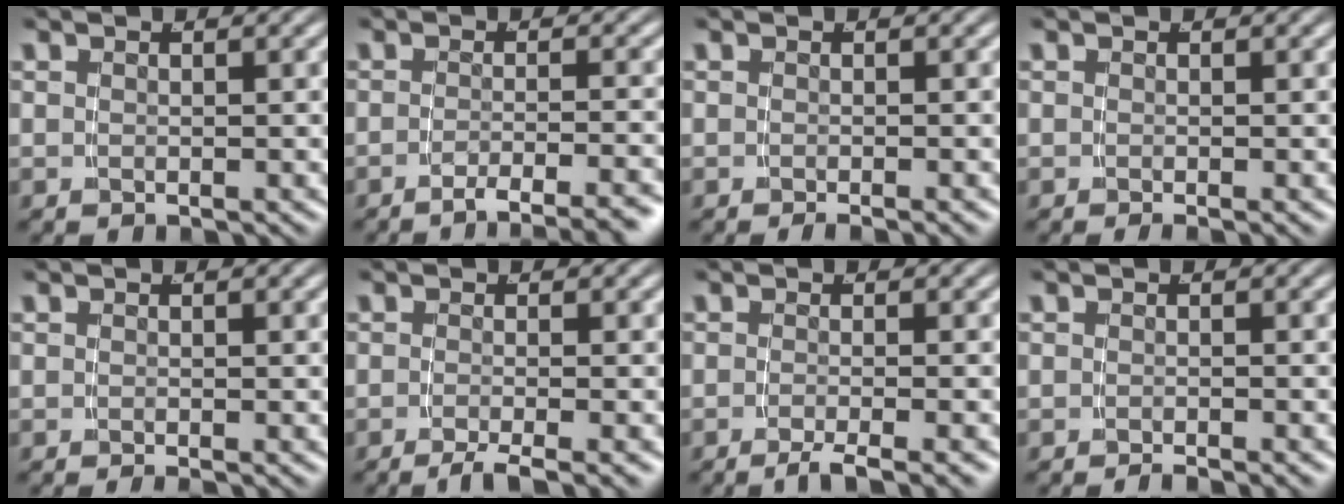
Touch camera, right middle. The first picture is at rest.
{"total": 6.1, "force": [-5.1, 1.0, 3.1], "torque": [-0.043, -0.007, -0.078]}
{"total": 1.1, "force": [-0.9, 0.0, 0.6], "torque": [-0.001, 0.008, -0.019]}
{"total": 0.6, "force": [-0.4, 0.0, 0.5], "torque": [0.000, 0.006, -0.008]}
{"total": 0.6, "force": [-0.5, -0.2, 0.3], "torque": [0.003, 0.006, -0.012]}
{"total": 3.7, "force": [-3.1, 0.7, 2.0], "torque": [-0.031, -0.001, -0.051]}
{"total": 3.7, "force": [-3.1, 0.4, 2.0], "torque": [-0.031, 0.000, -0.052]}
{"total": 1.2, "force": [-1.1, -0.1, 0.4], "torque": [-0.001, 0.007, -0.024]}